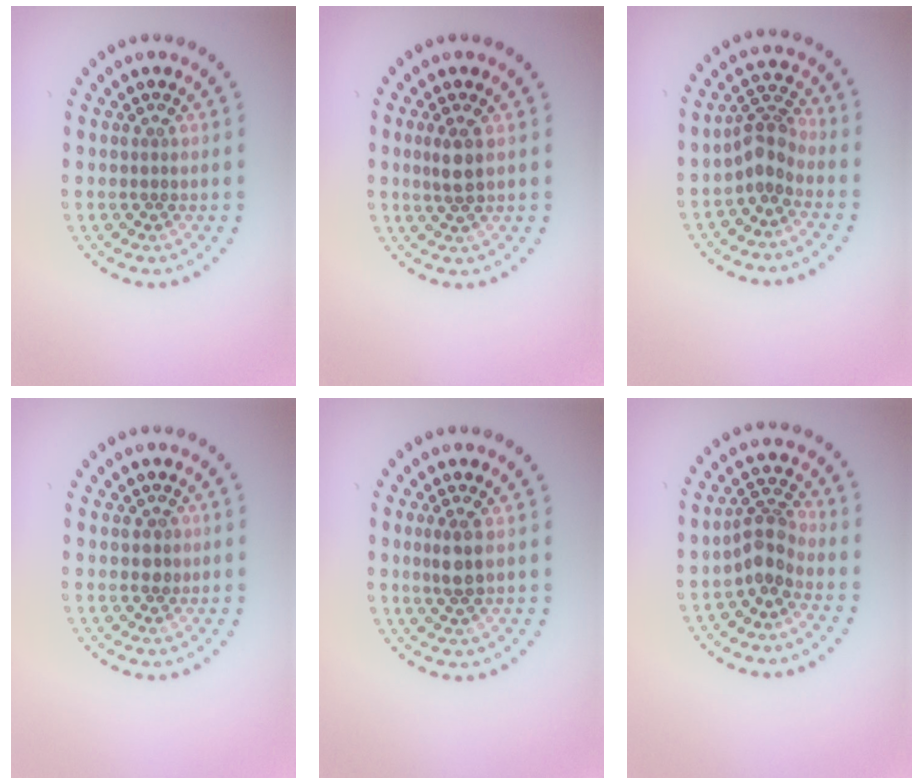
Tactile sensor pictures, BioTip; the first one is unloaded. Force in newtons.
{"total": 2.0, "press": 1.8, "slide": 0.9}
{"total": 2.8, "press": 2.1, "slide": 1.8}
{"total": 1.1, "press": 1.1, "slide": 0.4}
{"total": 2.0, "press": 1.9, "slide": 0.8}
{"total": 2.9, "press": 2.2, "slide": 1.8}